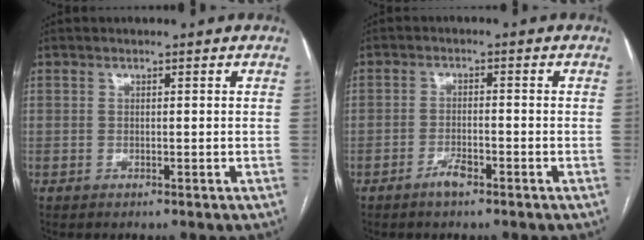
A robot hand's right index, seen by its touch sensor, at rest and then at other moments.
{"total": 2.8, "force": [-1.9, 0.5, 2.0], "torque": [-0.037, 0.001, -0.035]}